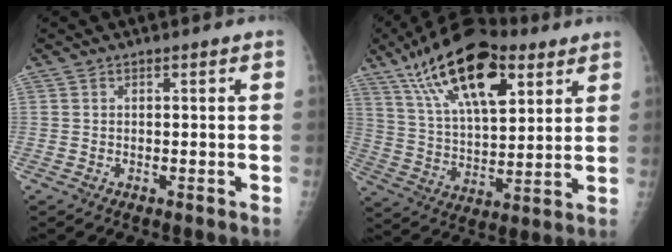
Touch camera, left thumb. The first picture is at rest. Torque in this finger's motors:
{"motor_torque": [1.21, 0.98, 1.31, -1.46, 0.20]}